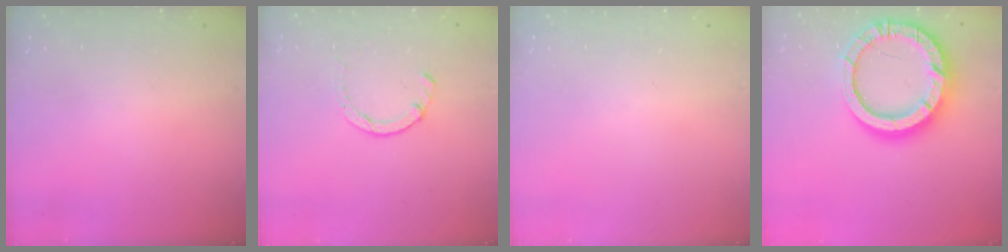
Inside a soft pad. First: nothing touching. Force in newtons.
{"total": 2.3, "press": 2.3, "slide": 0.5}
{"total": 0.0}
{"total": 17.9, "press": 17.9, "slide": 1.7}